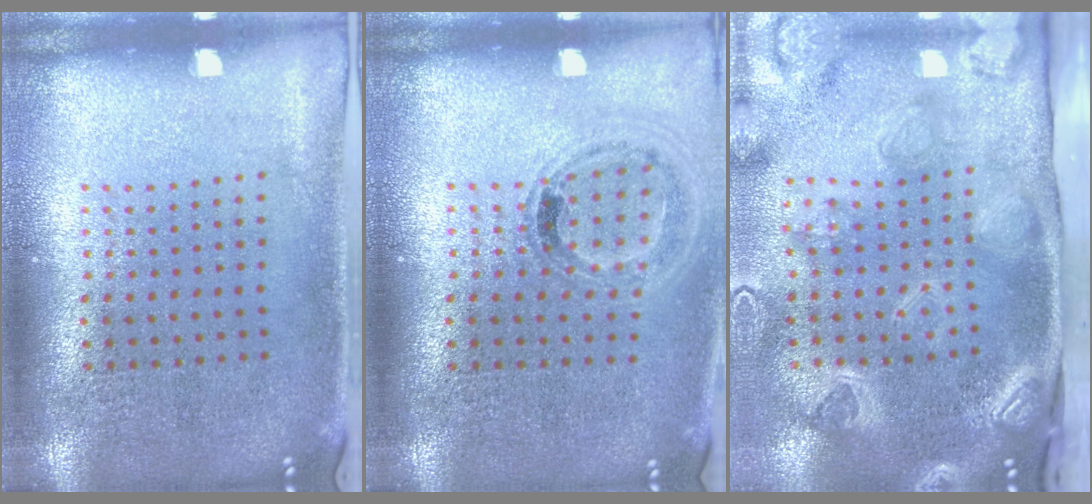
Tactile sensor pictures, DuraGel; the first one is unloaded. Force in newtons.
{"total": 0.9, "press": 0.9, "slide": 0.1}
{"total": 4.0, "press": 3.0, "slide": 2.7}